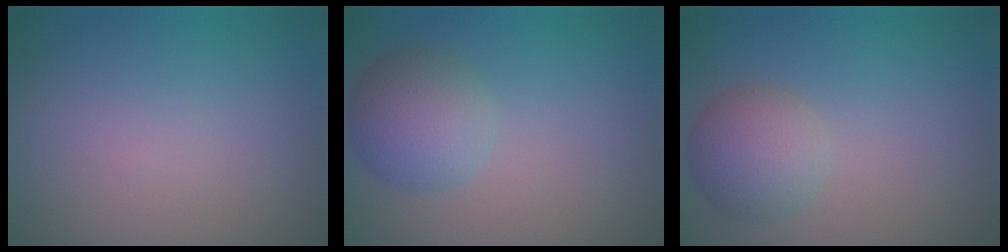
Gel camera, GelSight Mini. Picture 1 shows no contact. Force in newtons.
{"total": 4.1, "press": 4.1, "slide": 0.2}
{"total": 2.8, "press": 2.8, "slide": 0.3}